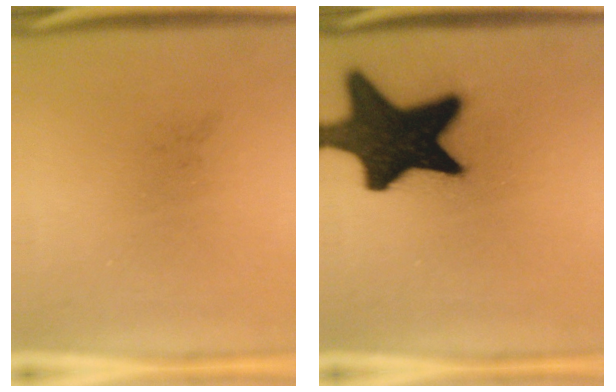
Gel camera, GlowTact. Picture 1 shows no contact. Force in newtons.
{"total": 19.9}